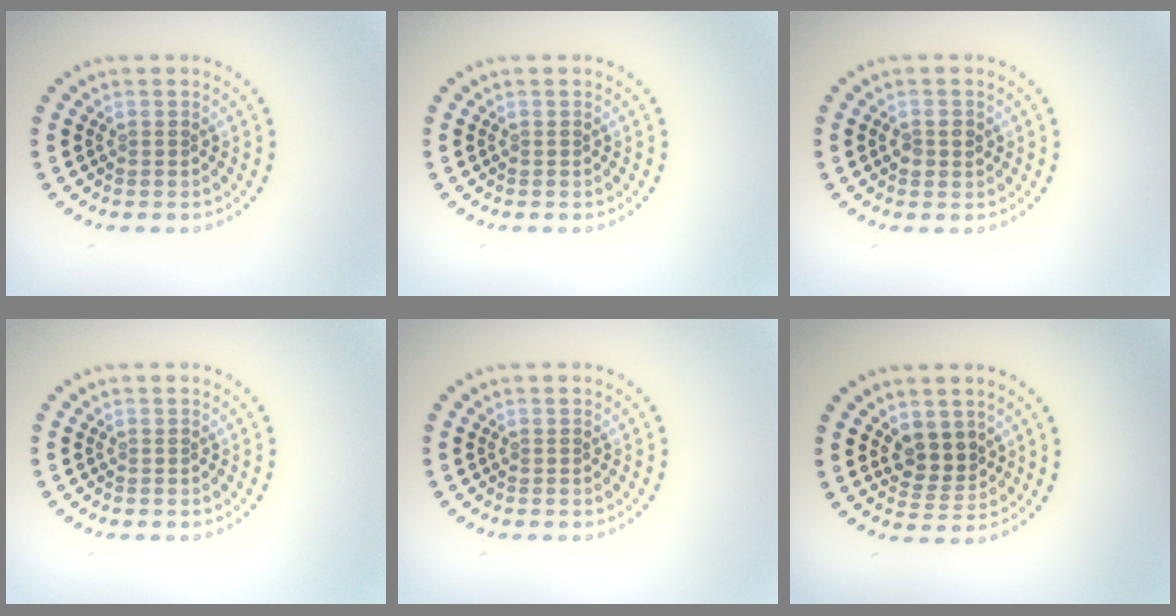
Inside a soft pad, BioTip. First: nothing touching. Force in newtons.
{"total": 0.0}
{"total": 1.4, "press": 1.4, "slide": 0.2}
{"total": 0.0}
{"total": 0.0}
{"total": 2.8, "press": 2.5, "slide": 1.3}